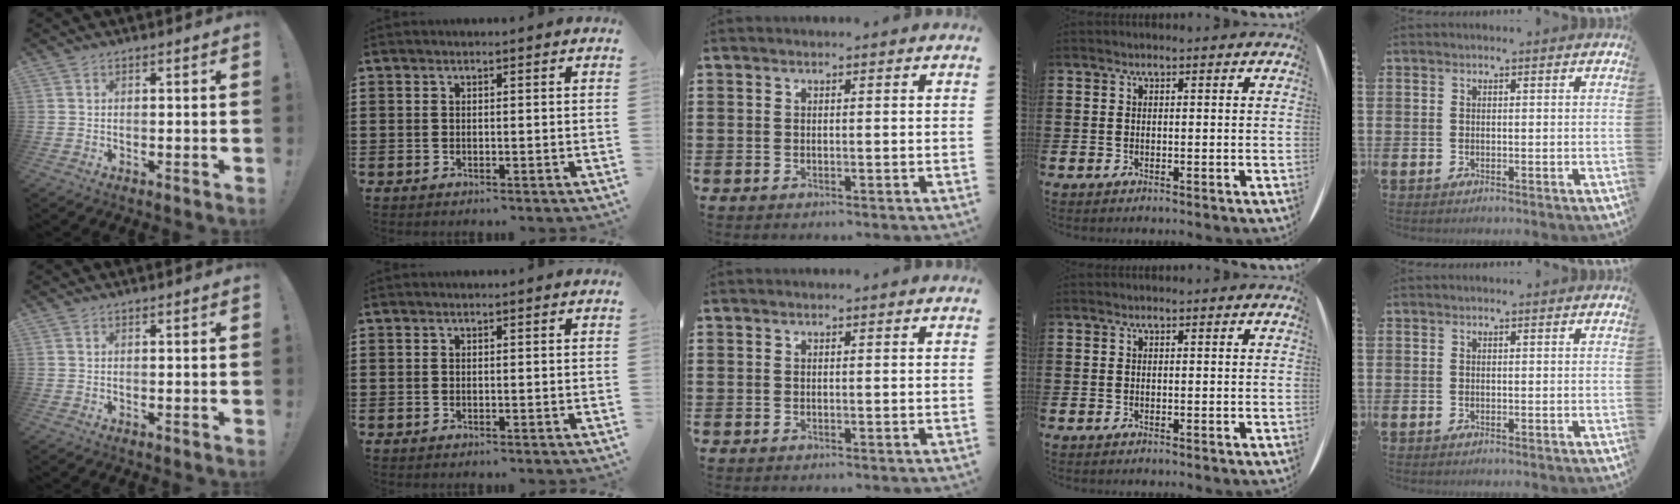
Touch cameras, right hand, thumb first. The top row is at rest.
{}